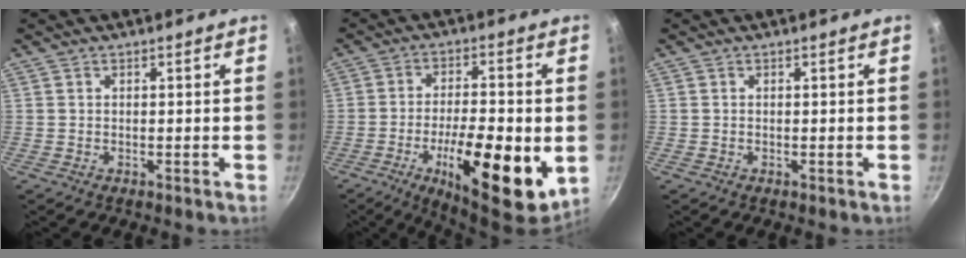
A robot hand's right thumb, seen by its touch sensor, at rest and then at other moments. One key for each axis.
{"total": 17.3, "fx": -4.8, "fy": 5.6, "fz": 15.7, "tx": -0.238, "ty": 0.011, "tz": -0.074}
{"total": 0.0}